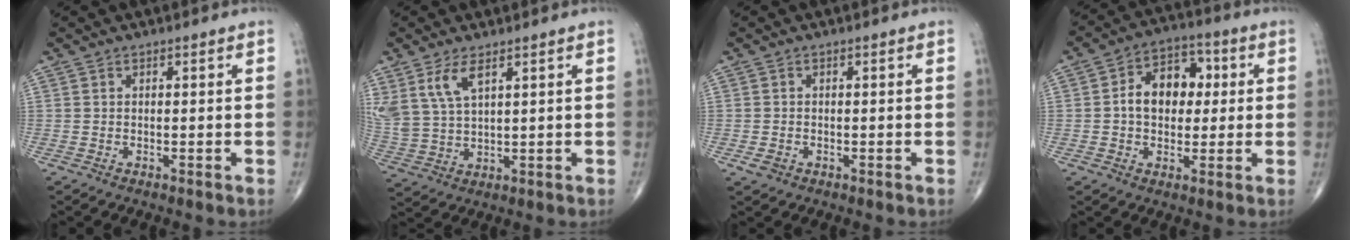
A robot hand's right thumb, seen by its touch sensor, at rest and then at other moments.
{"total": 7.8, "force": [4.2, 3.4, 5.7], "torque": [-0.123, -0.012, 0.095]}
{"total": 1.8, "force": [-0.7, 1.4, 0.9], "torque": [-0.015, 0.003, -0.009]}
{"total": 10.9, "force": [1.0, 7.8, 7.5], "torque": [-0.085, 0.024, 0.008]}